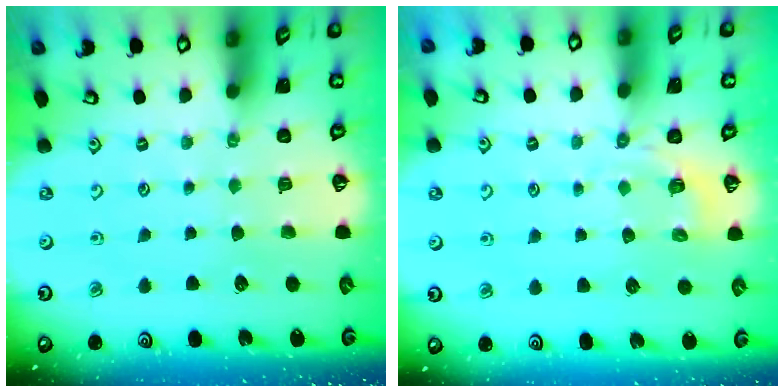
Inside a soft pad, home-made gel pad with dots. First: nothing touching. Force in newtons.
{"total": 2.3, "press": 1.4, "slide": 1.8}